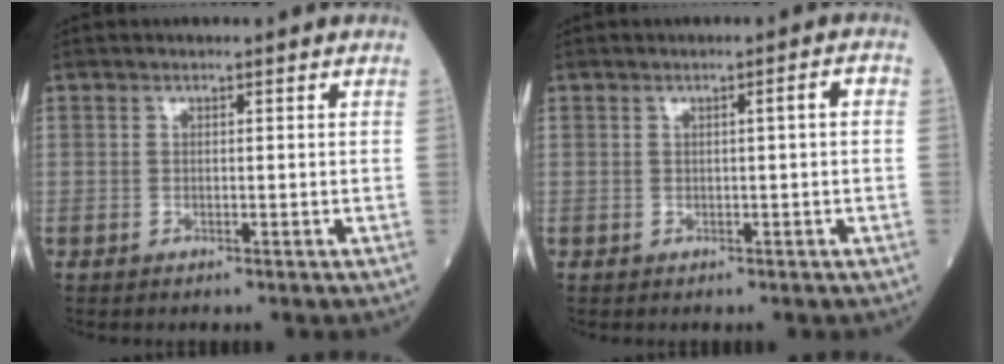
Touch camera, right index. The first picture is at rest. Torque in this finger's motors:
{"motor_torque": [0.34, 0.17, 0.05, 0.03]}